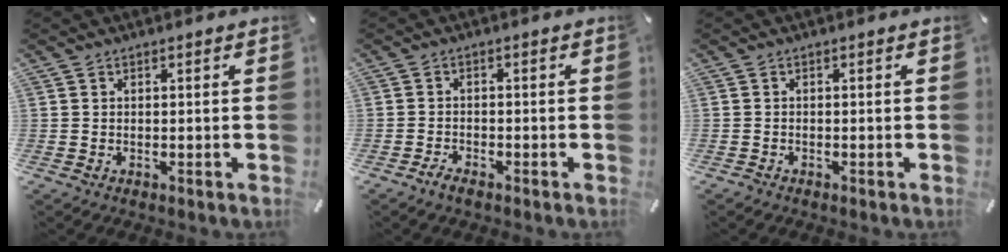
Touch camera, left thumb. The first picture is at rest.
{"total": 2.1, "force": [-1.8, 0.7, 0.7], "torque": [-0.013, 0.008, -0.036]}
{"total": 0.6, "force": [-0.6, 0.2, 0.1], "torque": [-0.001, 0.002, -0.013]}